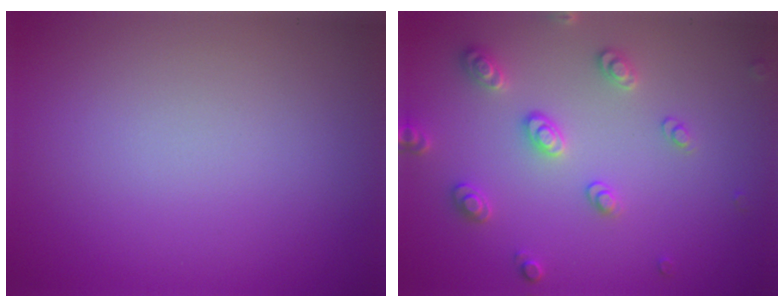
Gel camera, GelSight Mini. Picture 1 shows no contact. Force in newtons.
{"total": 3.0, "press": 2.9, "slide": 0.6}